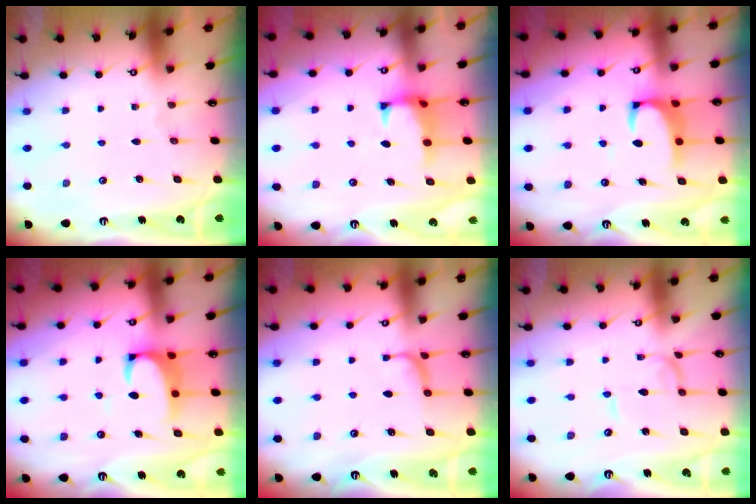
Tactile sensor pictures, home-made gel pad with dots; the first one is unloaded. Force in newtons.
{"total": 1.5, "press": 1.3, "slide": 0.7}
{"total": 2.1, "press": 1.9, "slide": 1.0}
{"total": 2.2, "press": 2.0, "slide": 0.9}
{"total": 0.8, "press": 0.5, "slide": 0.6}
{"total": 0.6, "press": 0.6, "slide": 0.1}